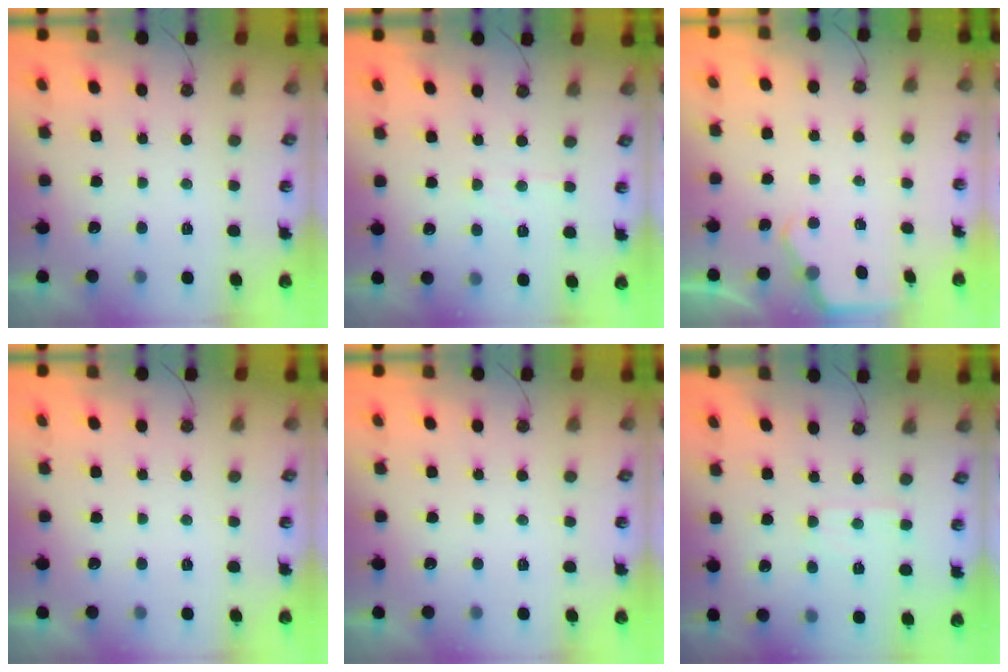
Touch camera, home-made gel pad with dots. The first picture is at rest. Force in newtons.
{"total": 4.1, "press": 4.0, "slide": 0.6}
{"total": 2.9, "press": 2.8, "slide": 0.4}
{"total": 0.0}
{"total": 0.0}
{"total": 5.2, "press": 5.1, "slide": 0.7}